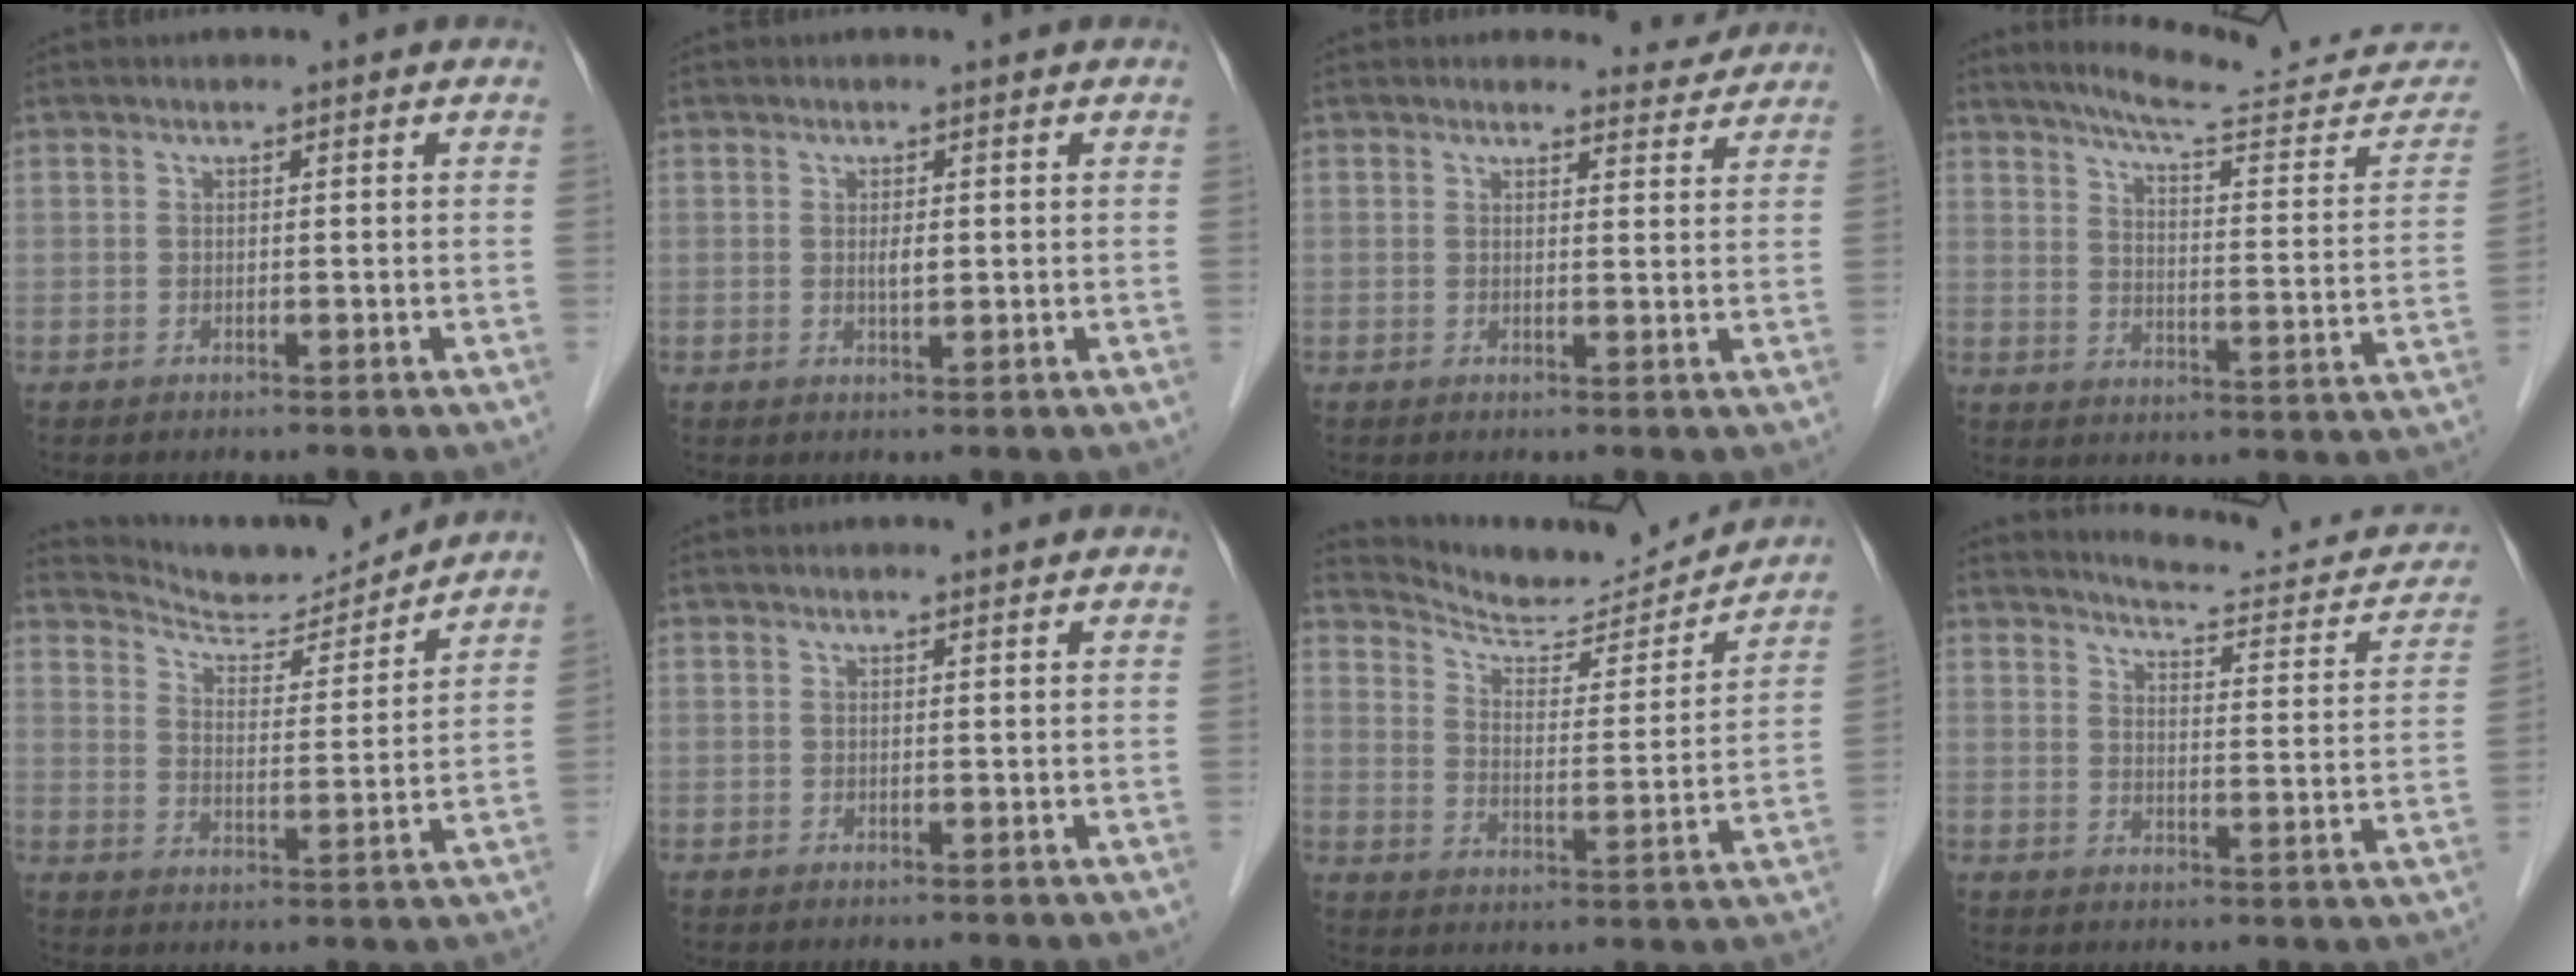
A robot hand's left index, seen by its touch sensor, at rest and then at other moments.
{"total": 1.4, "force": [0.2, 0.4, 1.3], "torque": [-0.024, -0.001, 0.004]}
{"total": 3.0, "force": [2.9, 0.6, -0.6], "torque": [0.004, -0.011, 0.028]}
{"total": 18.1, "force": [16.9, 1.4, 6.4], "torque": [-0.084, -0.056, 0.215]}
{"total": 11.2, "force": [11.1, 0.2, 1.4], "torque": [-0.031, -0.005, 0.176]}
{"total": 0.9, "force": [0.9, 0.0, 0.2], "torque": [-0.009, 0.001, 0.012]}
{"total": 14.9, "force": [14.7, 1.5, 2.2], "torque": [-0.039, -0.024, 0.211]}
{"total": 13.7, "force": [13.0, 2.2, 3.7], "torque": [-0.034, -0.027, 0.152]}